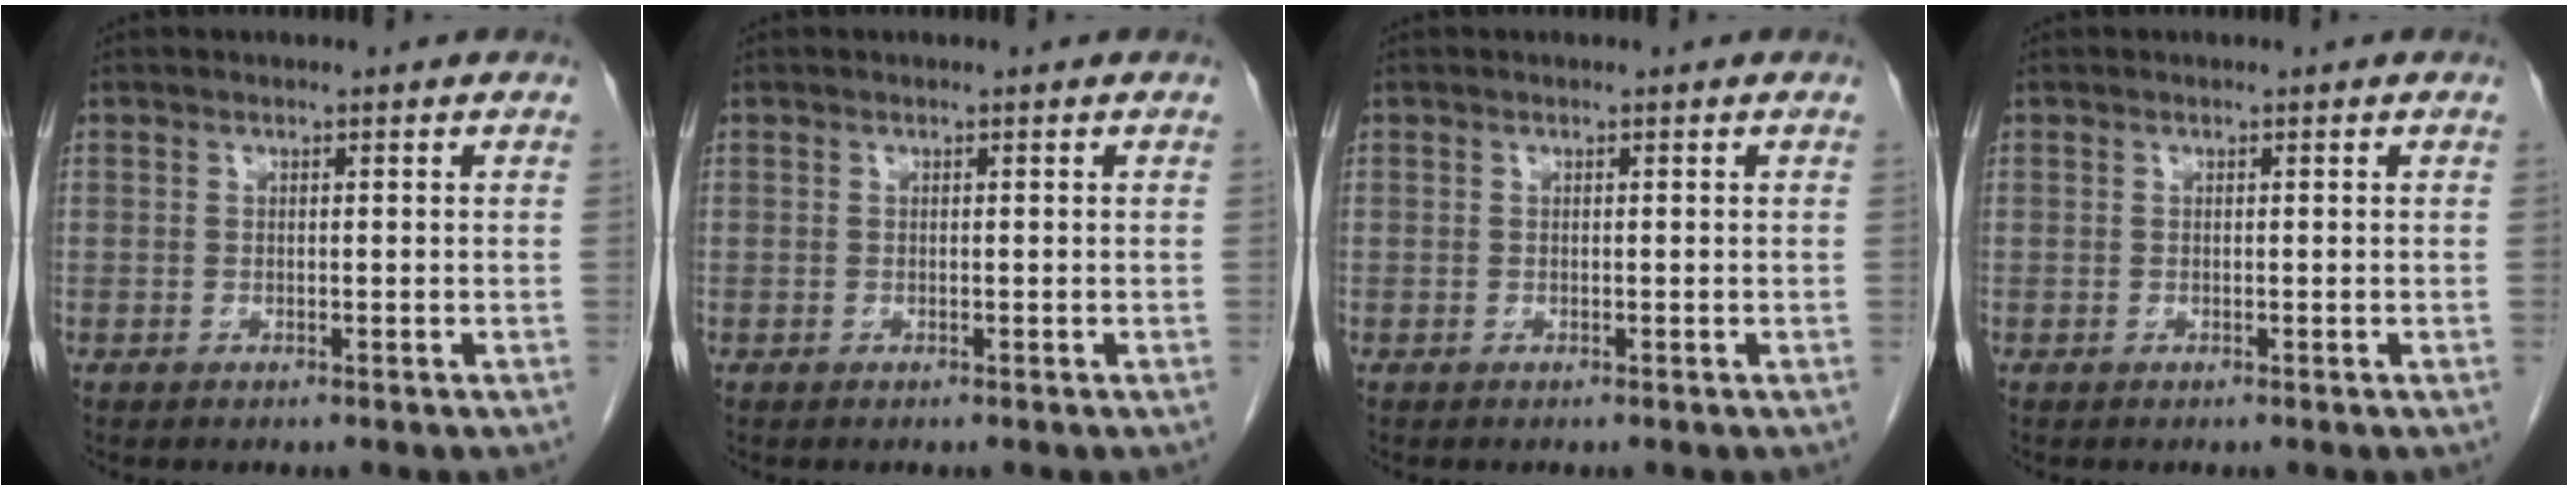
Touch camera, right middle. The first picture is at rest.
{"total": 0.0}
{"total": 0.0}
{"total": 0.0}